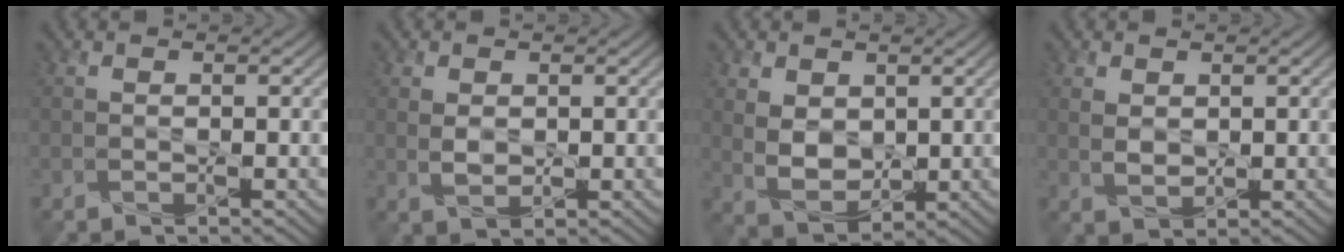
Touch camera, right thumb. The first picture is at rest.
{"total": 2.3, "force": [0.5, 1.5, 1.6], "torque": [-0.038, -0.002, 0.013]}
{"total": 5.2, "force": [1.7, 3.7, 3.3], "torque": [-0.079, -0.008, 0.039]}
{"total": 2.3, "force": [1.0, 1.5, 1.4], "torque": [-0.037, -0.004, 0.022]}